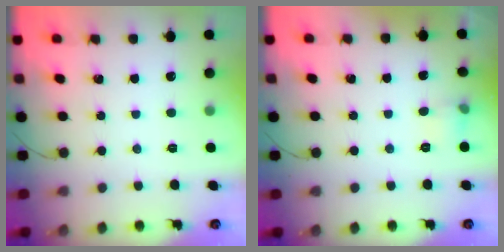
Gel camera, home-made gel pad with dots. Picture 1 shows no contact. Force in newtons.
{"total": 4.9, "press": 4.7, "slide": 1.6}